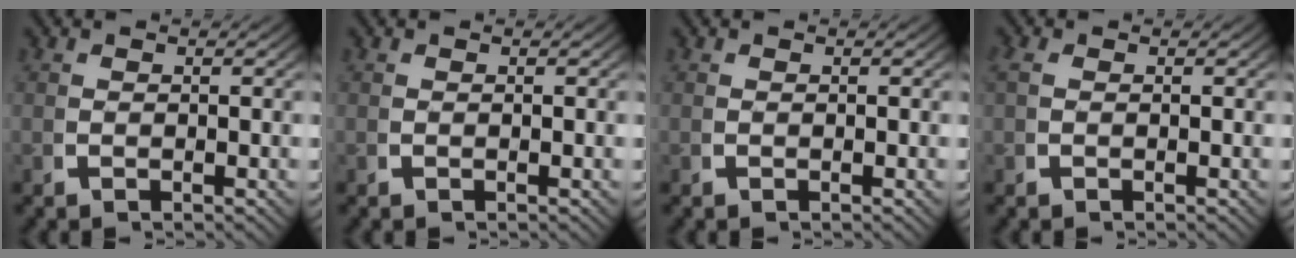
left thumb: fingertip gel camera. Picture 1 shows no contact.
{"total": 0.0}
{"total": 0.0}
{"total": 0.6, "force": [0.1, 0.3, 0.5], "torque": [-0.014, 0.000, 0.003]}